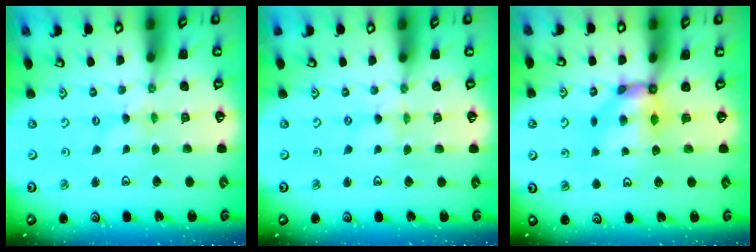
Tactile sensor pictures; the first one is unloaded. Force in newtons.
{"total": 0.0}
{"total": 7.3, "press": 7.3, "slide": 0.4}